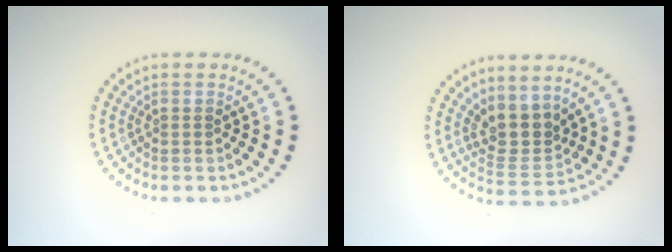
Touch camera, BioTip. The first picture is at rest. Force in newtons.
{"total": 3.4, "press": 2.5, "slide": 2.3}